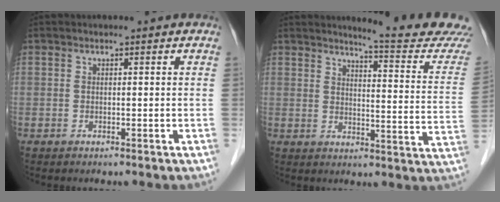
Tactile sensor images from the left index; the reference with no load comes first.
{"total": 15.0, "force": [14.5, -1.6, 3.8], "torque": [-0.053, -0.104, 0.162]}